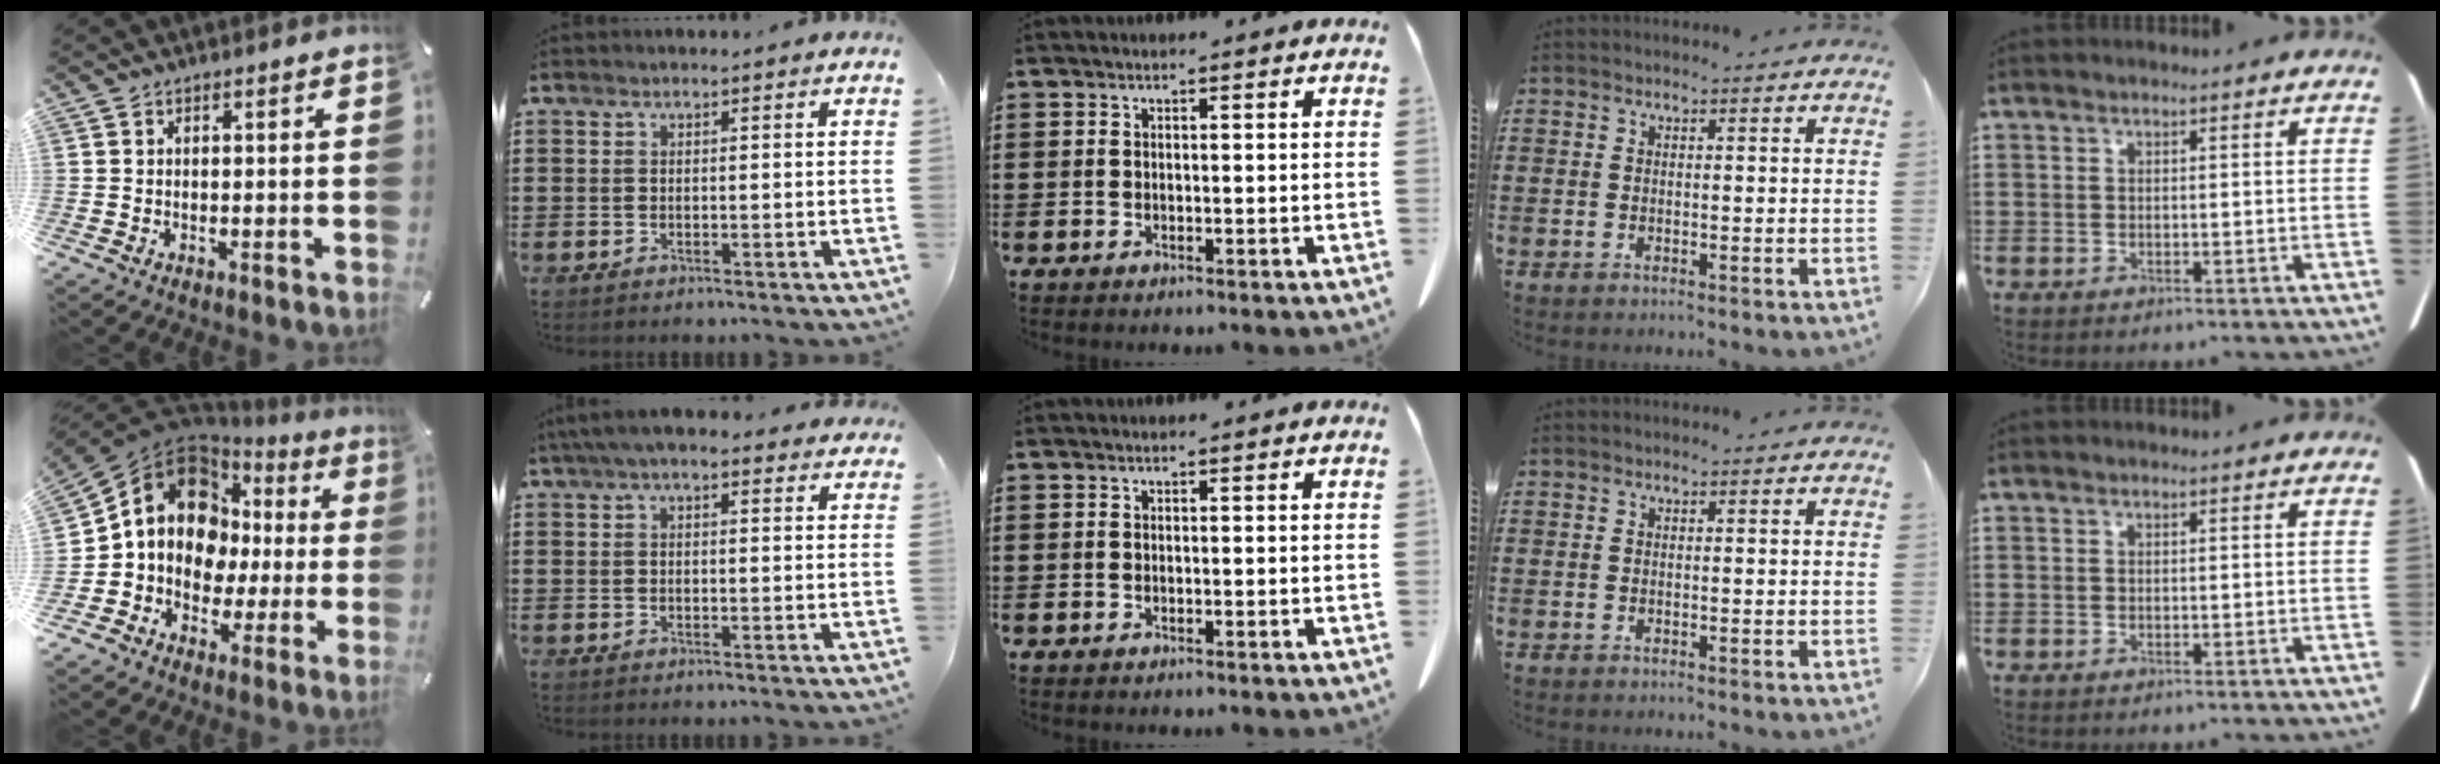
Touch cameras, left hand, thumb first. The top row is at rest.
{"thumb": {"total": 15.0, "force": [2.7, 12.5, 7.7], "torque": [-0.153, -0.021, 0.051]}, "index": {"total": 4.9, "force": [3.8, 1.3, 2.7], "torque": [-0.063, 0.002, 0.070]}}